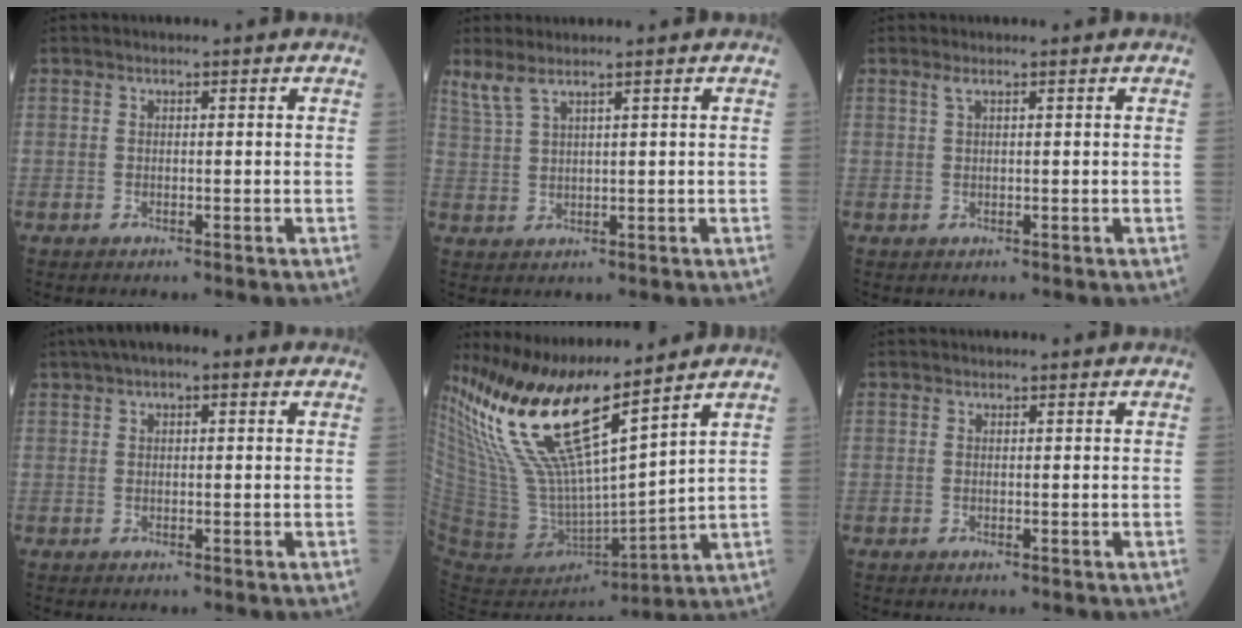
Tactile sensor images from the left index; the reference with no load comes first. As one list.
[{"total": 3.2, "force": [2.6, 0.0, 1.9], "torque": [-0.055, 0.009, 0.064]}, {"total": 1.0, "force": [0.5, 0.0, 0.8], "torque": [-0.022, 0.009, 0.012]}, {"total": 5.8, "force": [3.0, 2.1, 4.5], "torque": [-0.079, 0.038, 0.041]}, {"total": 16.4, "force": [12.6, 1.4, 10.4], "torque": [-0.217, -0.016, 0.257]}, {"total": 0.0}]